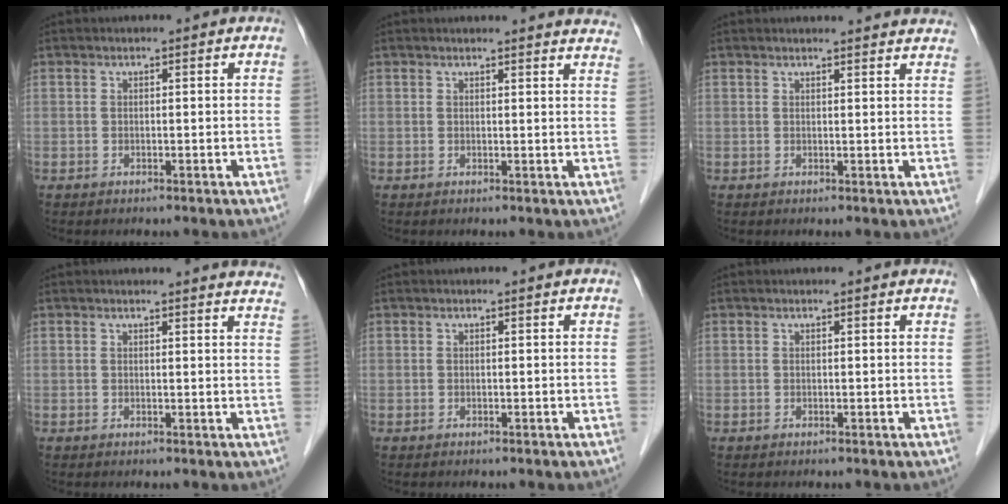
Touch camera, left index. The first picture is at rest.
{"total": 11.1, "force": [10.8, 0.5, 2.2], "torque": [-0.005, -0.037, 0.092]}
{"total": 9.0, "force": [8.7, 0.5, 2.2], "torque": [-0.016, 0.003, 0.077]}
{"total": 10.2, "force": [10.0, 0.4, 2.0], "torque": [-0.003, -0.036, 0.081]}
{"total": 0.0}
{"total": 1.3, "force": [1.3, 0.0, 0.3], "torque": [-0.014, 0.005, 0.012]}